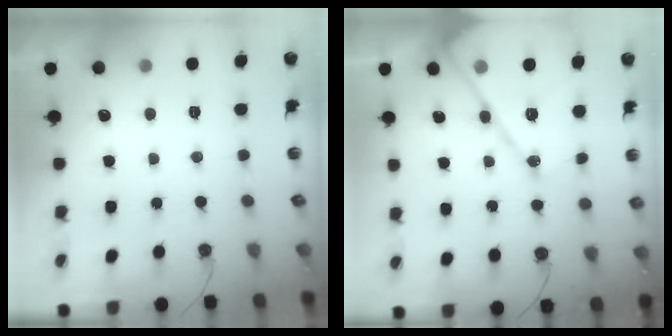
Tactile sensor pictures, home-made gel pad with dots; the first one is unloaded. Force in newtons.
{"total": 16.6, "press": 16.6, "slide": 1.4}